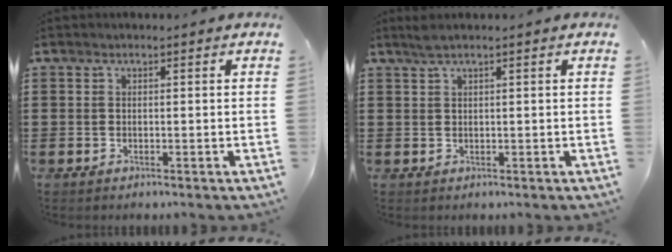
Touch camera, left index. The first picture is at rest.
{"total": 1.6, "force": [0.9, 0.0, 1.3], "torque": [-0.026, -0.002, 0.017]}